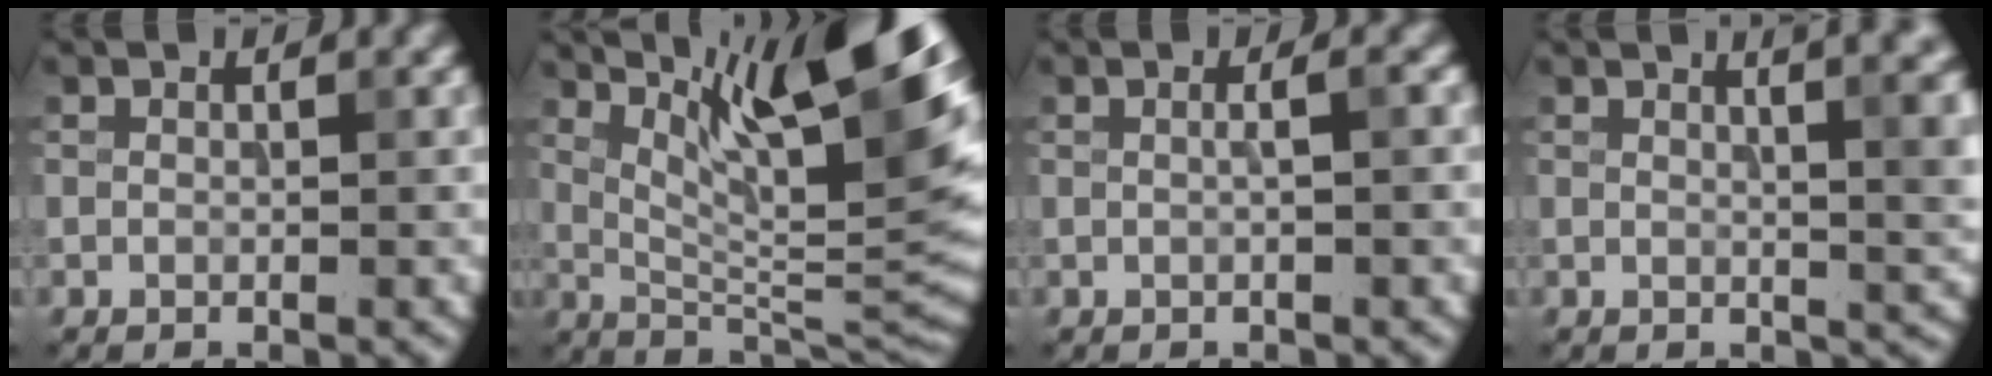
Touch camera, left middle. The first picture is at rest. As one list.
[{"total": 14.4, "force": [7.5, 3.3, 11.9], "torque": [-0.172, 0.002, 0.135]}, {"total": 0.9, "force": [0.0, 0.1, 0.9], "torque": [-0.013, 0.003, -0.002]}, {"total": 7.8, "force": [2.4, 3.1, 6.7], "torque": [-0.027, 0.026, 0.014]}]